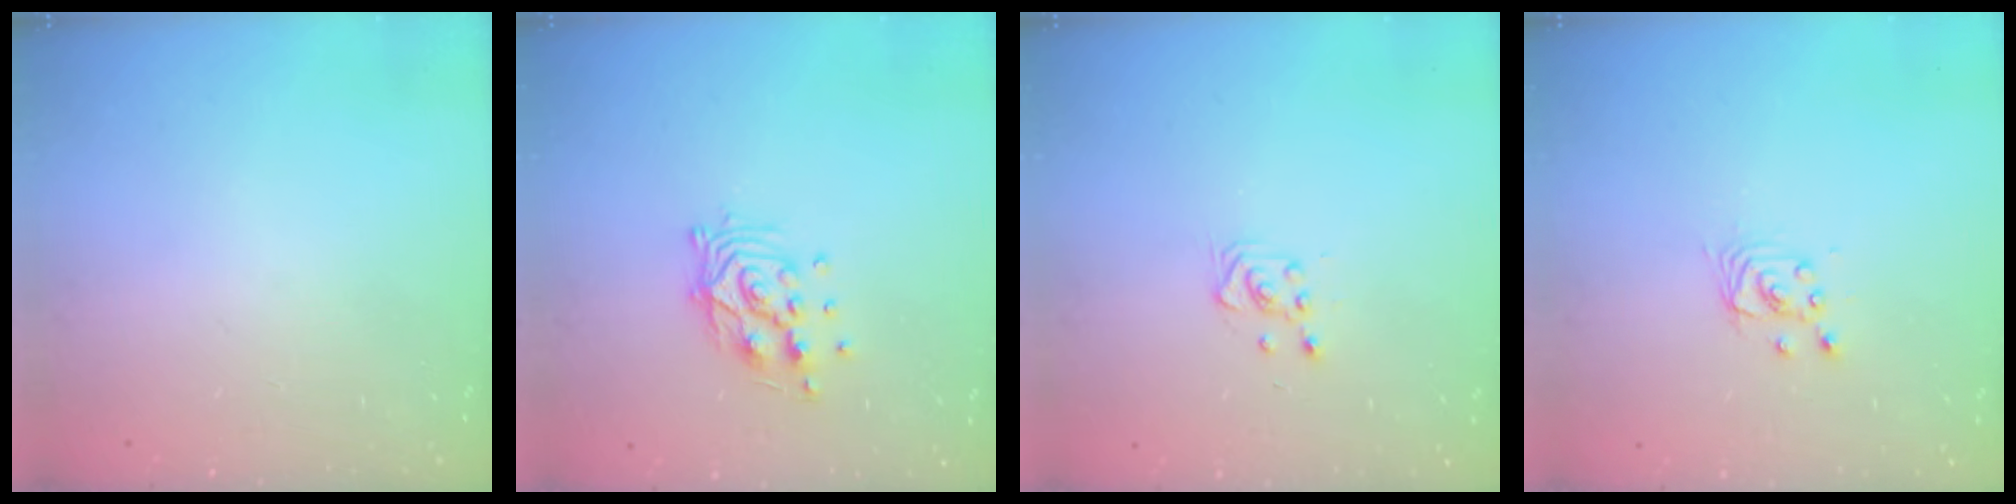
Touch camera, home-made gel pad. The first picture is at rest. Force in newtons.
{"total": 10.6, "press": 10.6, "slide": 0.9}
{"total": 3.6, "press": 3.4, "slide": 1.1}
{"total": 2.9, "press": 2.9, "slide": 0.1}